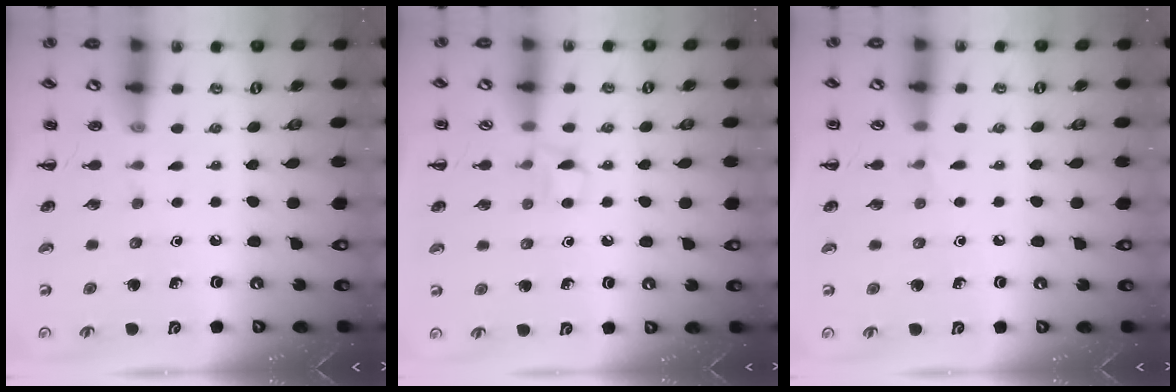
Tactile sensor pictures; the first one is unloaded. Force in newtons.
{"total": 3.6, "press": 3.4, "slide": 1.3}
{"total": 3.4, "press": 3.2, "slide": 1.3}